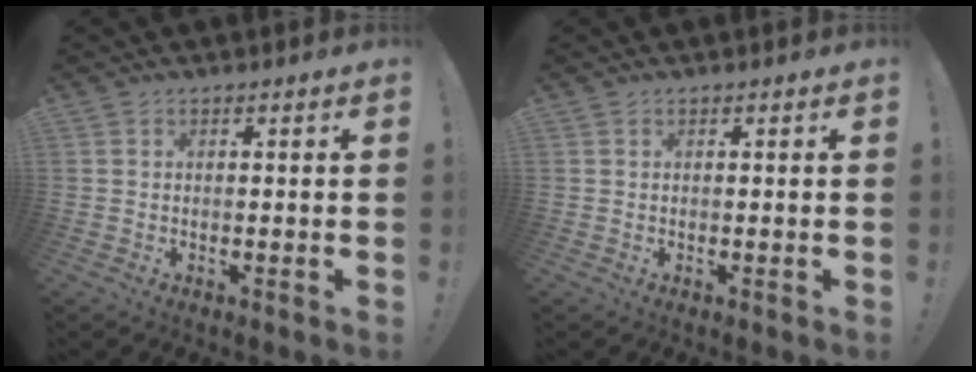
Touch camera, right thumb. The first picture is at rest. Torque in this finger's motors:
{"motor_torque": [0.04, 0.03, -0.03, 0.01, 0.02]}